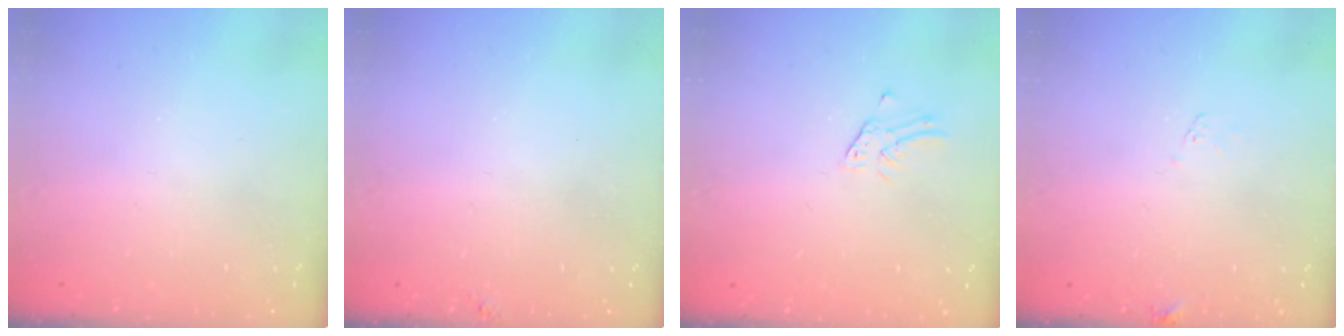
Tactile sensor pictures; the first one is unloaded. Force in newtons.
{"total": 4.2, "press": 4.2, "slide": 0.5}
{"total": 1.3, "press": 1.3, "slide": 0.1}
{"total": 5.1, "press": 5.1, "slide": 0.4}